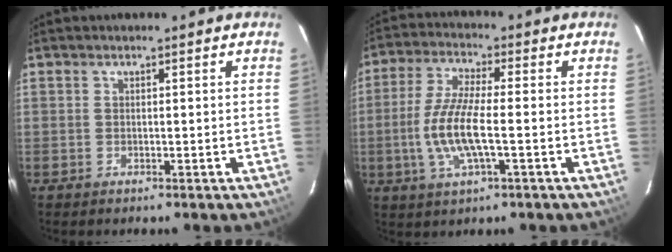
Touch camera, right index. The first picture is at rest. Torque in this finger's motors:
{"motor_torque": [0.41, -0.10, 0.46, 0.17]}